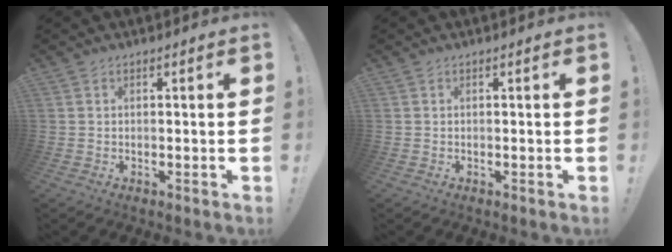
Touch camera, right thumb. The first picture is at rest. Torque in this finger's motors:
{"motor_torque": [0.00, 0.00, 0.01, -0.01, 0.01]}